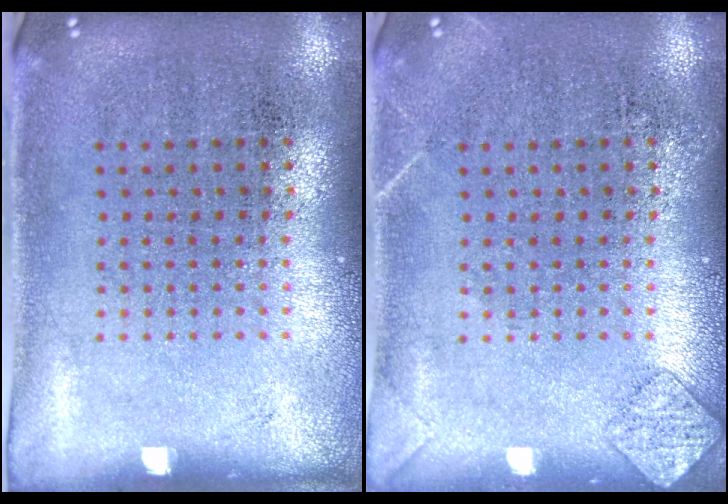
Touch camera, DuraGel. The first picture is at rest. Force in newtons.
{"total": 1.4, "press": 1.4, "slide": 0.1}